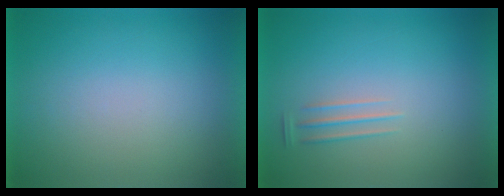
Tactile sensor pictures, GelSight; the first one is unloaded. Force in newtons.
{"total": 1.7}